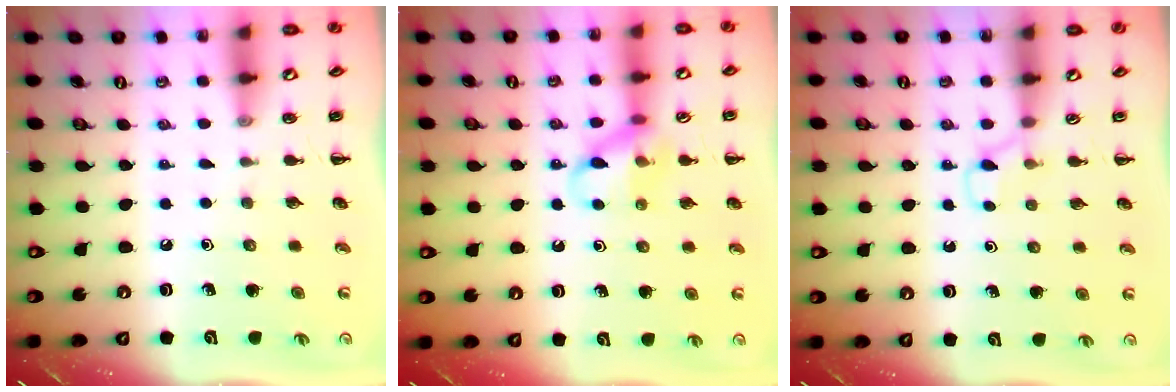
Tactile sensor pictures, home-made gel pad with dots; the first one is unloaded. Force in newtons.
{"total": 11.4, "press": 11.3, "slide": 1.6}
{"total": 2.8, "press": 2.5, "slide": 1.1}